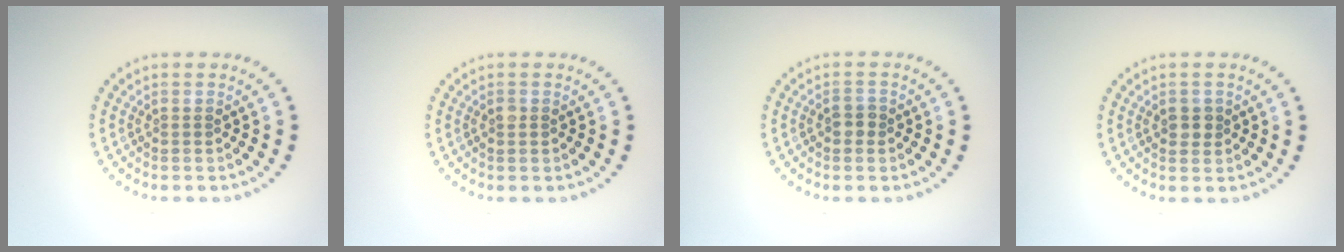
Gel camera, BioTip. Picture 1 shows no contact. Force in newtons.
{"total": 0.8, "press": 0.8, "slide": 0.1}
{"total": 1.3, "press": 1.2, "slide": 0.4}
{"total": 1.4, "press": 1.4, "slide": 0.2}